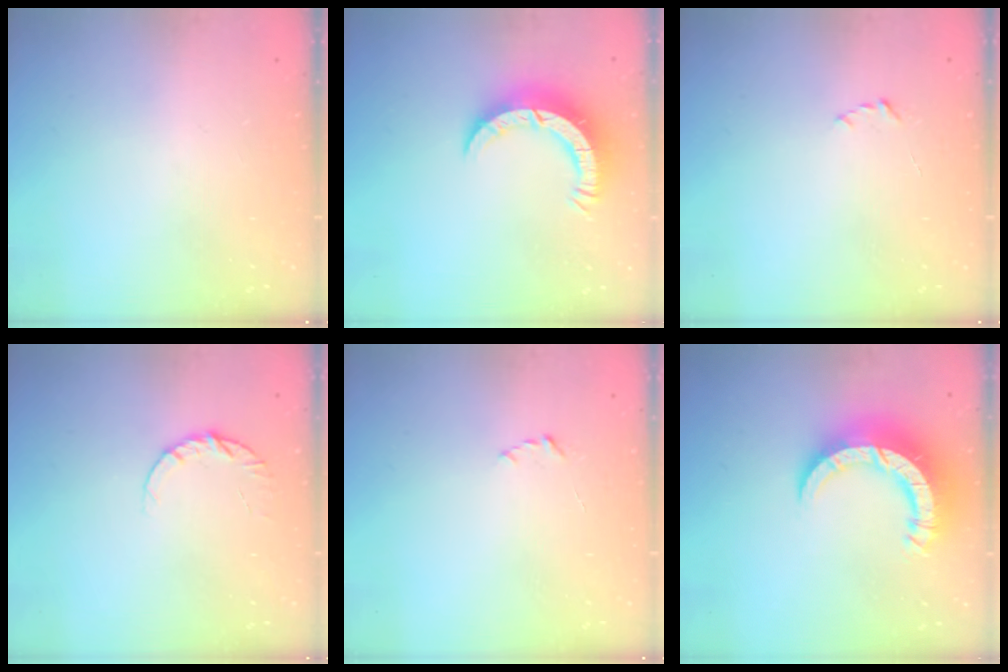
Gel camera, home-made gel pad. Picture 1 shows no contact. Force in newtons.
{"total": 7.8, "press": 7.8, "slide": 0.8}
{"total": 2.2, "press": 2.1, "slide": 0.3}
{"total": 6.3, "press": 6.3, "slide": 0.6}
{"total": 2.2, "press": 2.1, "slide": 0.3}
{"total": 14.4, "press": 14.3, "slide": 1.5}